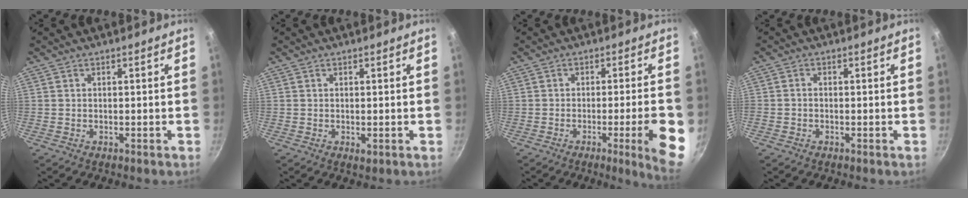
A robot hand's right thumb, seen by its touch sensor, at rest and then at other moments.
{"total": 0.9, "force": [-0.1, 0.4, 0.8], "torque": [-0.013, -0.002, -0.001]}
{"total": 9.8, "force": [-2.8, 0.7, 9.3], "torque": [-0.113, 0.008, -0.037]}
{"total": 0.9, "force": [-0.4, 0.6, 0.5], "torque": [-0.009, 0.004, -0.010]}